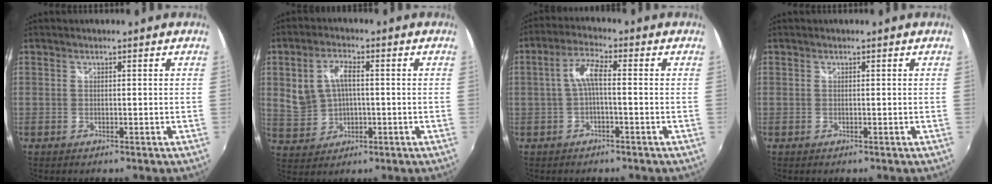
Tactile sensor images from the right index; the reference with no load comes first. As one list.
[{"total": 7.3, "force": [0.4, 5.0, 5.2], "torque": [-0.114, 0.011, 0.023]}, {"total": 4.7, "force": [-0.7, 1.0, 4.6], "torque": [-0.096, 0.013, -0.013]}, {"total": 0.0}]